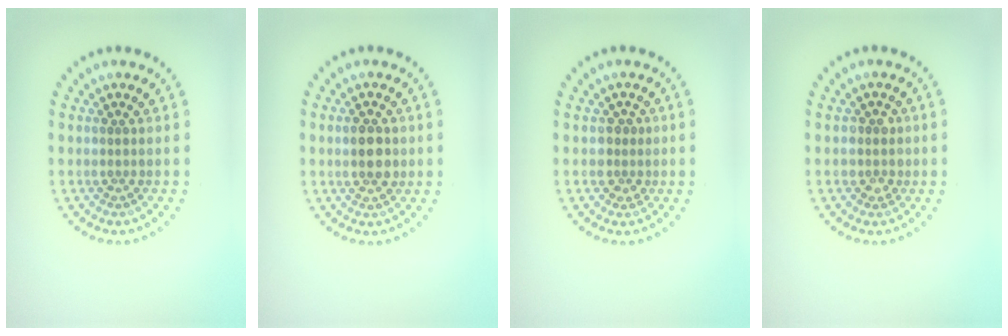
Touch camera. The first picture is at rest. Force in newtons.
{"total": 2.5, "press": 2.5, "slide": 0.2}
{"total": 1.6, "press": 1.2, "slide": 1.0}
{"total": 1.6, "press": 1.4, "slide": 0.8}